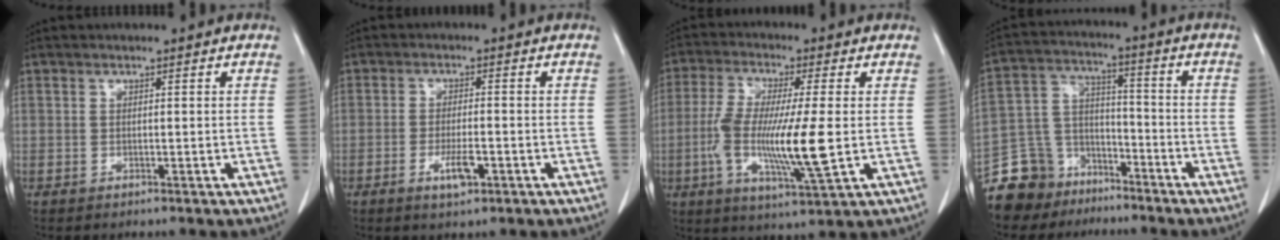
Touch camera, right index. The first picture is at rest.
{"total": 4.2, "force": [-1.8, 1.2, 3.6], "torque": [-0.065, -0.001, -0.027]}
{"total": 13.5, "force": [-1.7, 1.4, 13.3], "torque": [-0.259, -0.018, -0.033]}
{"total": 11.6, "force": [-8.7, 7.7, 0.9], "torque": [-0.035, 0.050, -0.154]}